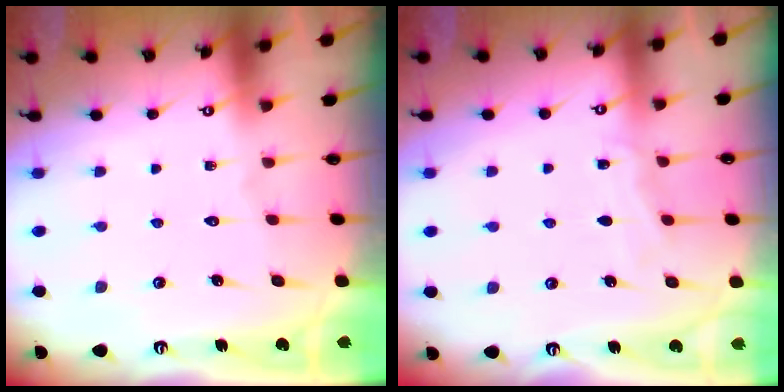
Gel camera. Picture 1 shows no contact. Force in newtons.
{"total": 4.0, "press": 3.9, "slide": 0.5}